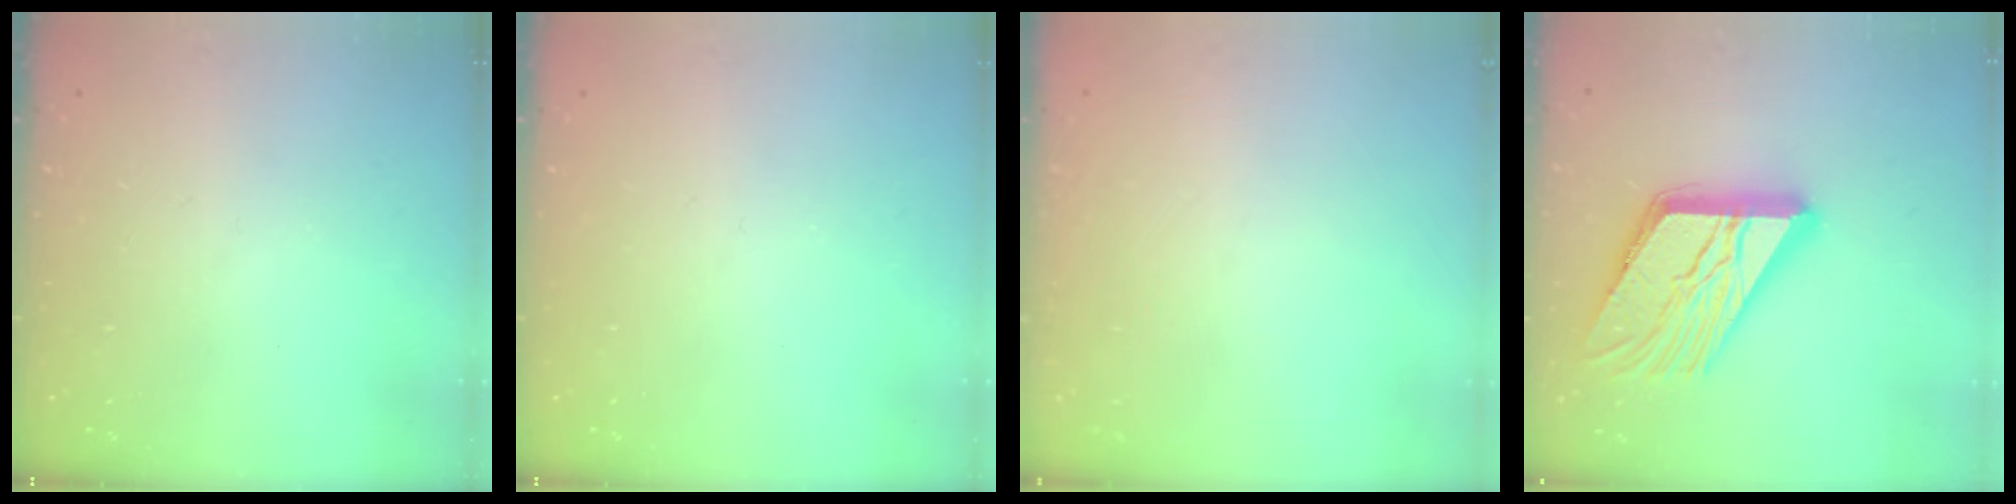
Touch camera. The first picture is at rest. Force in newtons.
{"total": 0.0}
{"total": 1.6, "press": 1.6, "slide": 0.1}
{"total": 22.5, "press": 22.3, "slide": 2.7}